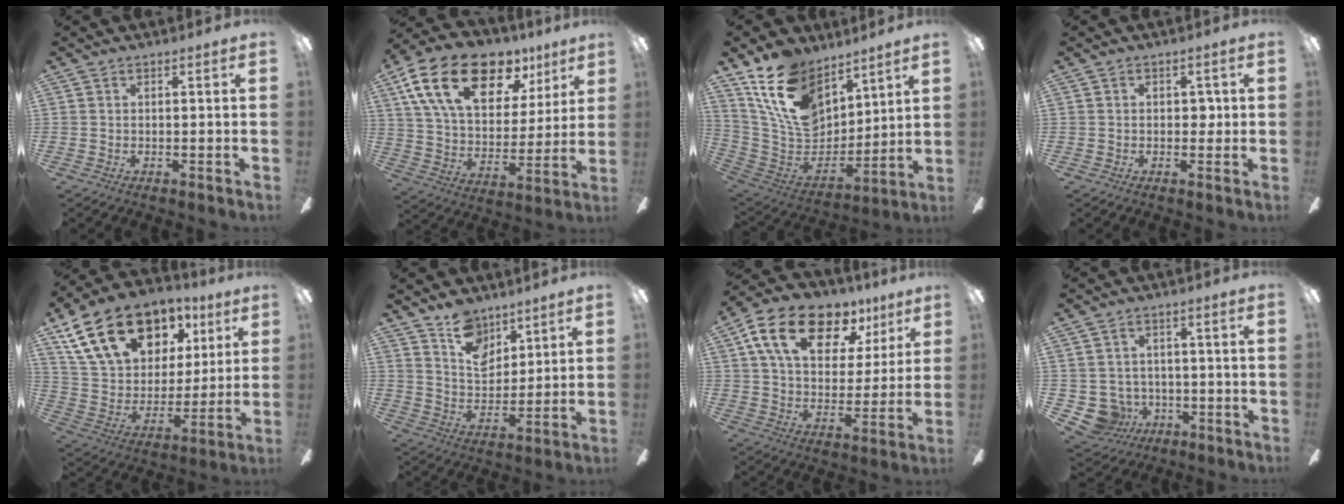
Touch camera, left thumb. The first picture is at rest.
{"total": 23.1, "force": [12.6, 13.2, 14.2], "torque": [-0.248, -0.059, 0.220]}
{"total": 19.8, "force": [11.4, 12.8, 10.0], "torque": [-0.199, -0.054, 0.216]}
{"total": 2.4, "force": [0.1, 1.8, 1.7], "torque": [-0.024, 0.006, -0.003]}
{"total": 23.1, "force": [13.1, 14.6, 12.2], "torque": [-0.219, -0.051, 0.248]}
{"total": 11.0, "force": [8.0, 6.6, 3.7], "torque": [-0.063, -0.040, 0.154]}
{"total": 19.4, "force": [11.1, 11.1, 11.3], "torque": [-0.192, -0.045, 0.195]}
{"total": 7.0, "force": [-2.1, 6.4, 1.7], "torque": [-0.074, 0.012, -0.037]}